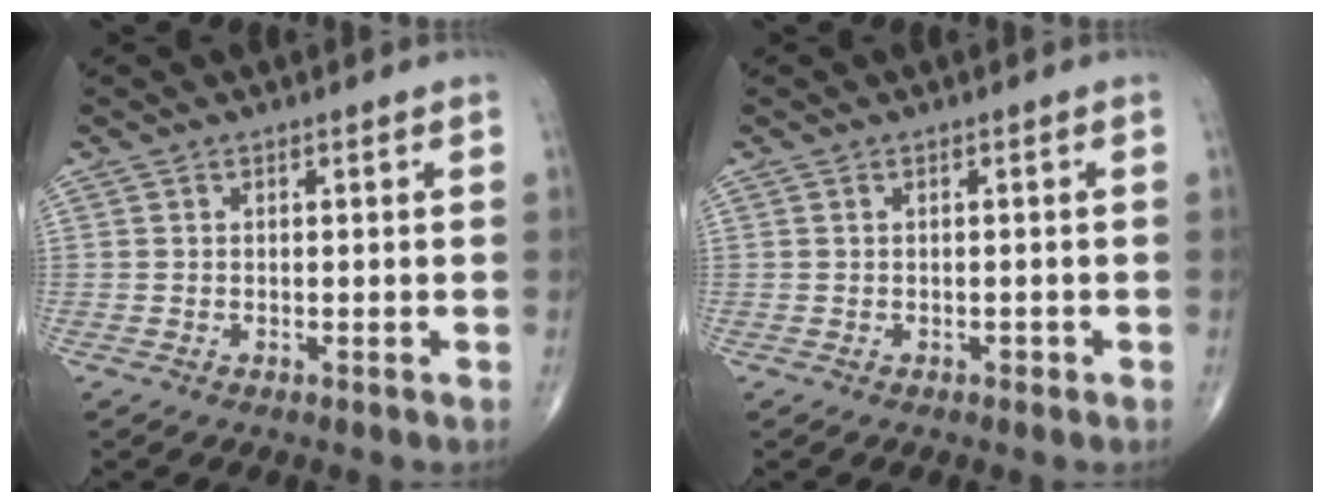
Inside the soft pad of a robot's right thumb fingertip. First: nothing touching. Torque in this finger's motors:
{"motor_torque": [-0.14, -0.09, -0.34, -0.25, -0.01]}